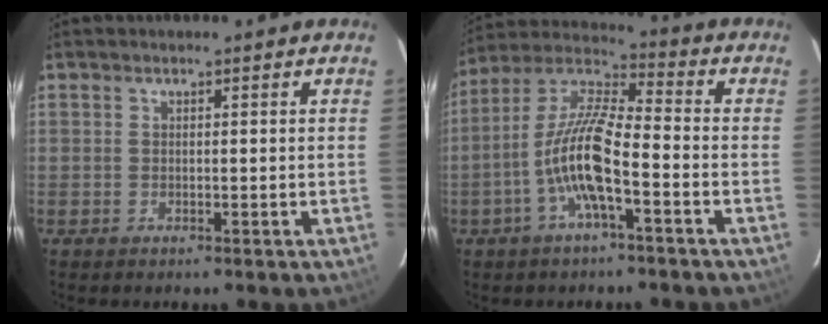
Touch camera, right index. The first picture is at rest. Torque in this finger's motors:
{"motor_torque": [1.95, -0.19, 1.05, 0.20]}